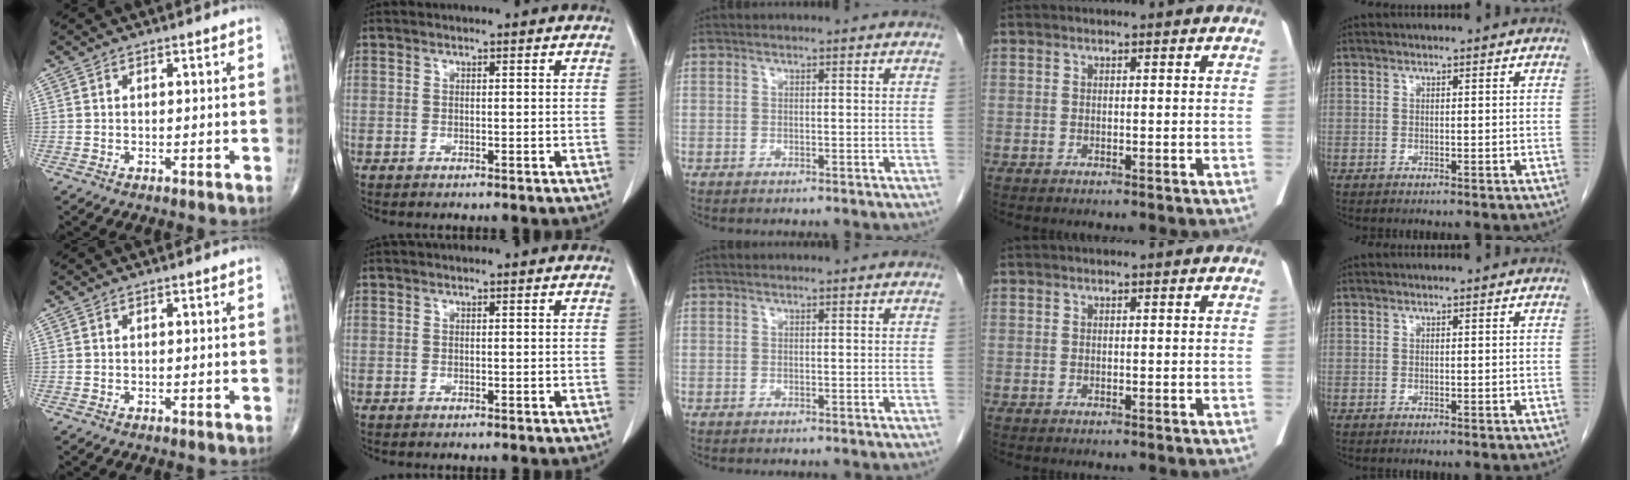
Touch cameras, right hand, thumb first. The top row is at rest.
{}